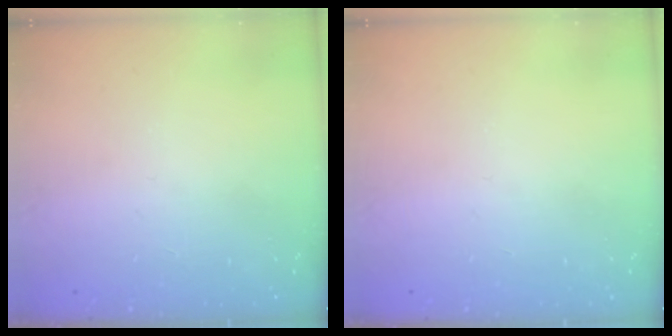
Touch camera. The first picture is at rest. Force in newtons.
{"total": 0.0}